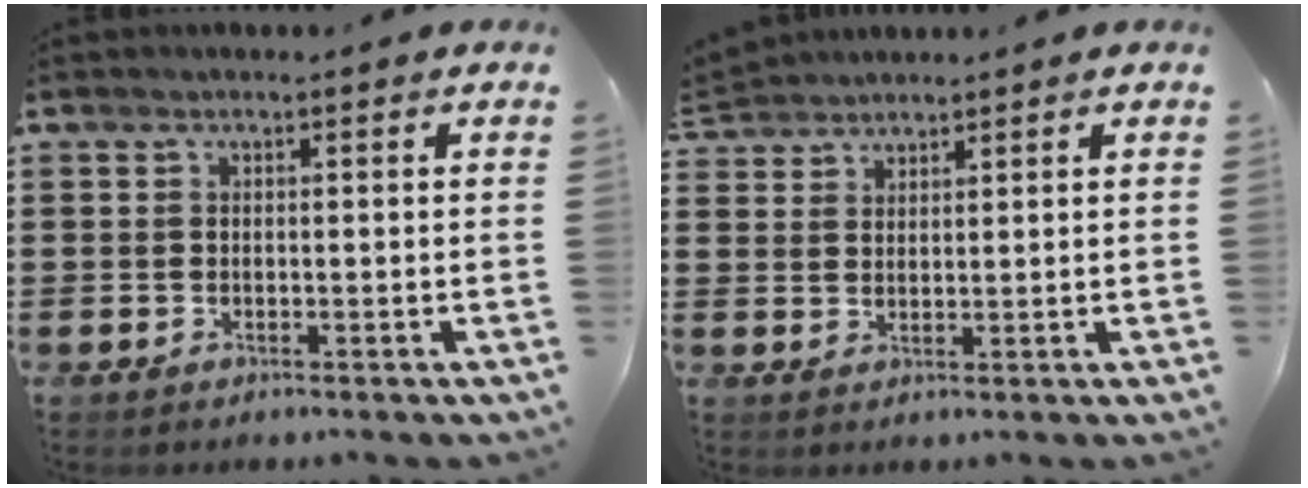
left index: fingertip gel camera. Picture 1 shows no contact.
{"total": 2.7, "force": [2.5, 0.7, -0.3], "torque": [-0.003, -0.003, 0.050]}